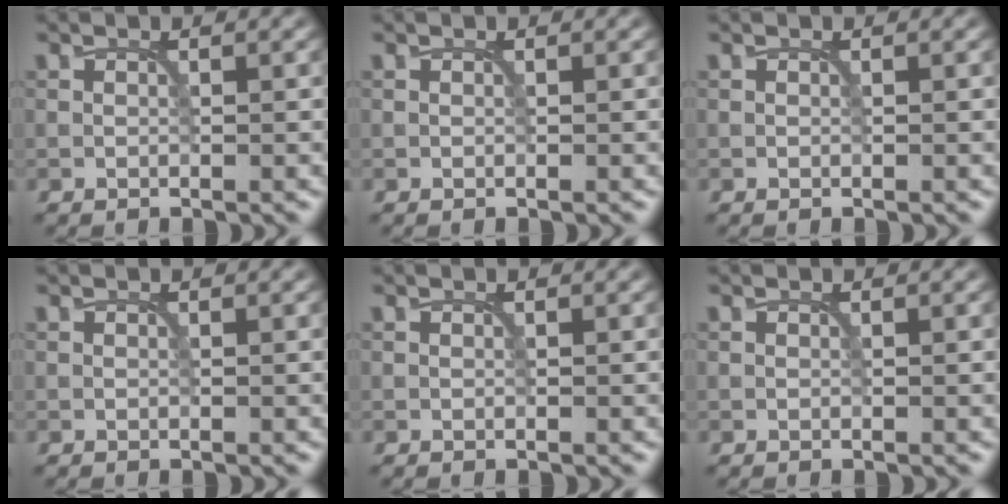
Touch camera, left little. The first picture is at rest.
{"total": 0.0}
{"total": 0.0}
{"total": 0.0}
{"total": 0.0}
{"total": 0.0}